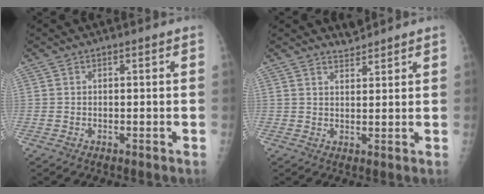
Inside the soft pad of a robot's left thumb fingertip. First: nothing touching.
{"total": 2.0, "force": [2.0, 0.4, -0.3], "torque": [0.016, -0.016, 0.035]}